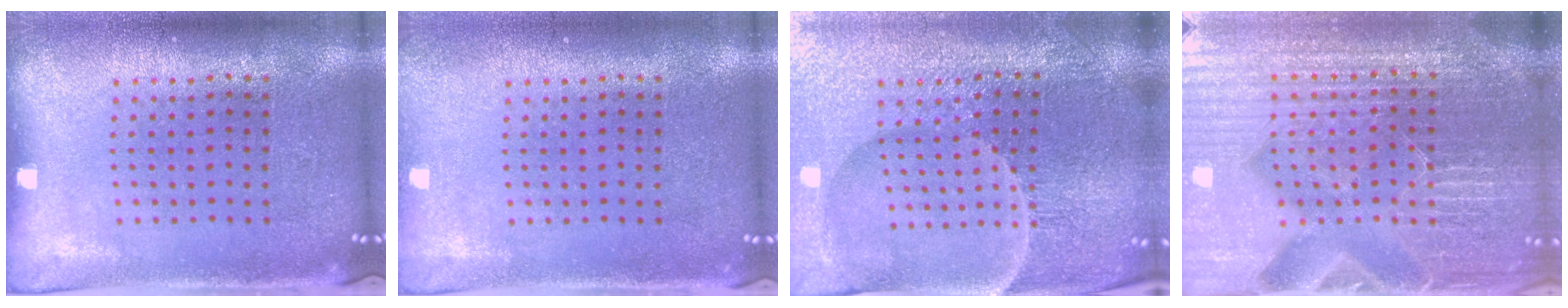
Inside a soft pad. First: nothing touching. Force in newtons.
{"total": 1.0, "press": 1.0, "slide": 0.1}
{"total": 4.6, "press": 4.5, "slide": 1.1}
{"total": 5.9, "press": 5.4, "slide": 2.4}